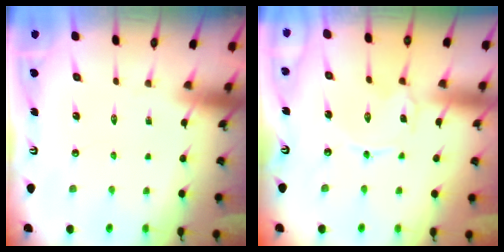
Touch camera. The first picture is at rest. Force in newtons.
{"total": 0.7, "press": 0.7, "slide": 0.2}